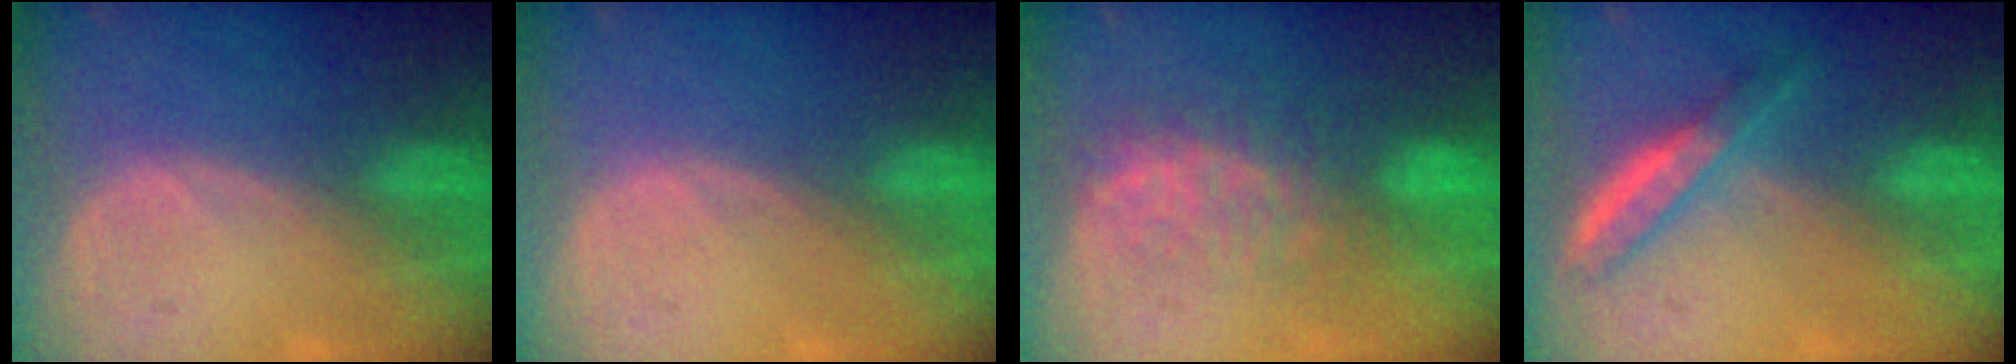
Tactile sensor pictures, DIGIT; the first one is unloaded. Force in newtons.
{"total": 0.0}
{"total": 7.9, "press": 7.4, "slide": 2.8}
{"total": 5.1, "press": 4.6, "slide": 2.2}